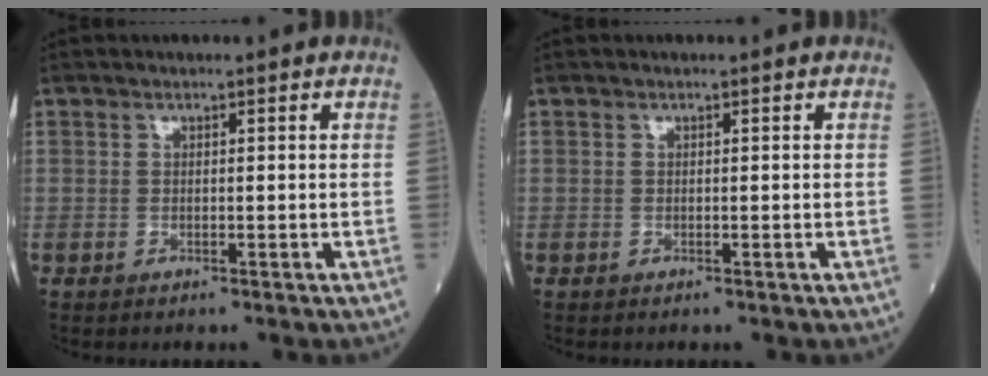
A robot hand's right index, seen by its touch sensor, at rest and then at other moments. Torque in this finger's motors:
{"motor_torque": [-0.01, 0.01, -0.02, -0.01]}